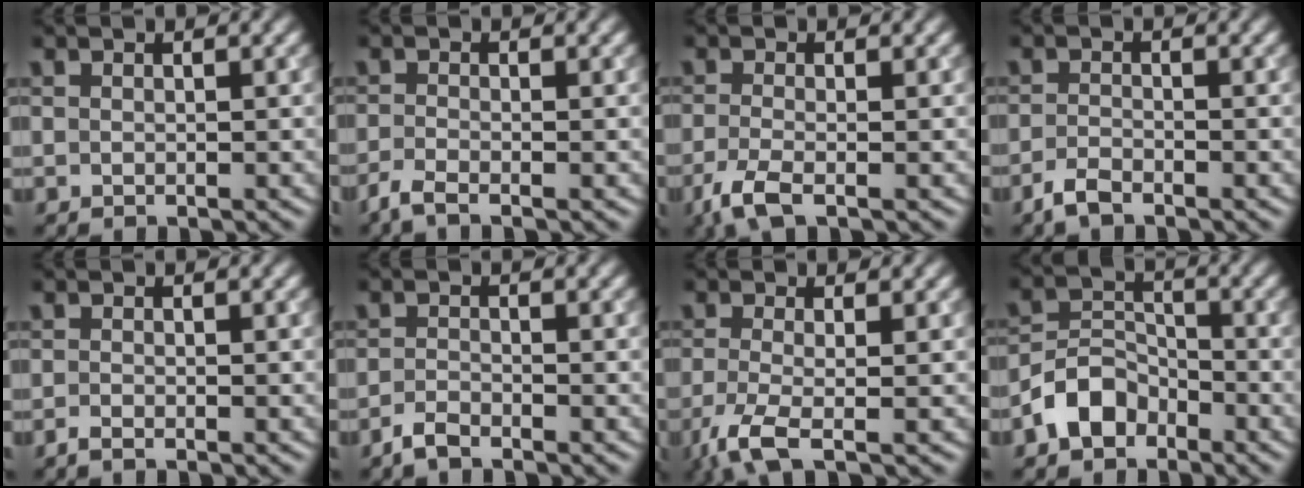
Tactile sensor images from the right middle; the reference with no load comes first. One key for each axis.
{"total": 2.3, "fx": -1.8, "fy": 0.4, "fz": 1.4, "tx": -0.033, "ty": -0.013, "tz": -0.044}
{"total": 3.3, "fx": -1.9, "fy": 0.9, "fz": 2.6, "tx": -0.058, "ty": -0.012, "tz": -0.047}
{"total": 1.9, "fx": -1.6, "fy": 0.4, "fz": 0.8, "tx": -0.026, "ty": -0.004, "tz": -0.038}
{"total": 1.0, "fx": -0.9, "fy": 0.1, "fz": 0.5, "tx": -0.012, "ty": -0.006, "tz": -0.020}
{"total": 1.7, "fx": -1.5, "fy": 0.2, "fz": 0.6, "tx": -0.018, "ty": -0.002, "tz": -0.036}
{"total": 4.3, "fx": -2.2, "fy": 1.1, "fz": 3.5, "tx": -0.078, "ty": -0.013, "tz": -0.054}
{"total": 4.1, "fx": -2.9, "fy": 2.5, "fz": 1.5, "tx": -0.026, "ty": 0.006, "tz": -0.065}